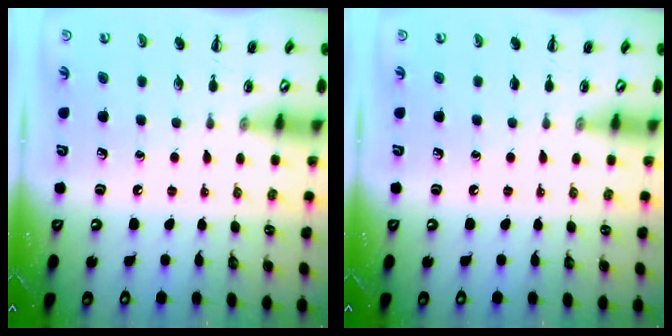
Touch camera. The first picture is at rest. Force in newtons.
{"total": 0.0}